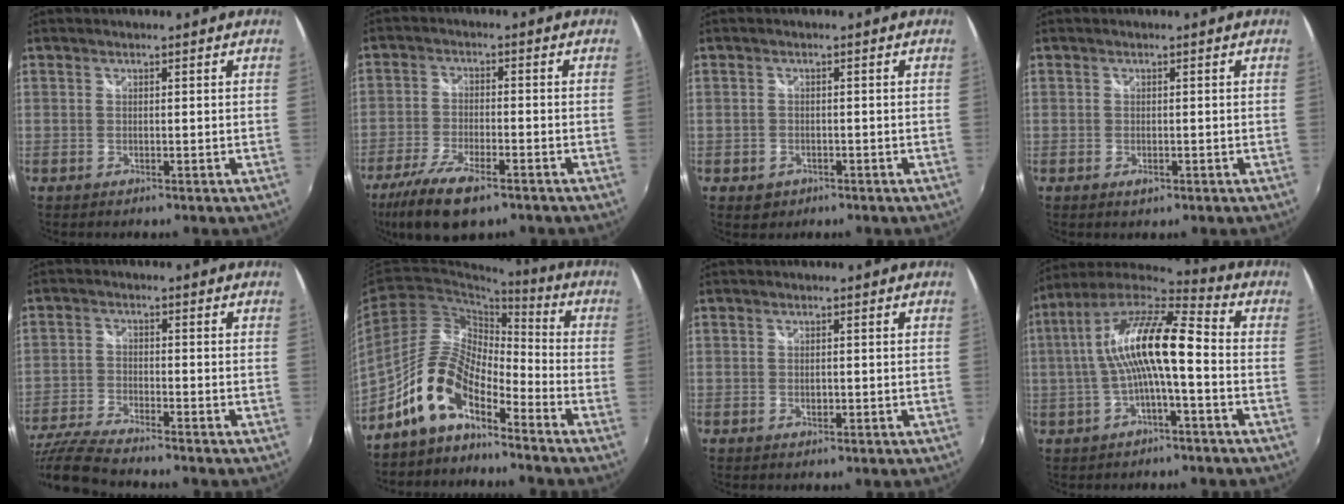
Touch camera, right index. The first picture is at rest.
{"total": 12.2, "force": [-8.1, 3.9, 8.3], "torque": [-0.189, -0.035, -0.152]}
{"total": 2.6, "force": [-1.2, 2.1, 0.9], "torque": [-0.024, 0.001, -0.013]}
{"total": 1.4, "force": [-0.6, 0.9, 0.8], "torque": [-0.013, -0.004, -0.011]}
{"total": 10.3, "force": [-9.1, 0.9, 4.7], "torque": [-0.120, -0.022, -0.176]}
{"total": 10.8, "force": [-7.7, 3.9, 6.4], "torque": [-0.135, 0.026, -0.155]}
{"total": 1.1, "force": [-0.2, 0.8, 0.8], "torque": [-0.014, 0.000, -0.004]}
{"total": 14.4, "force": [-0.6, 2.8, 14.1], "torque": [-0.260, 0.018, -0.015]}